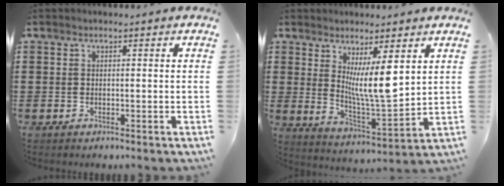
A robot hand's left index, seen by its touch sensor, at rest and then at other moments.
{"total": 9.2, "force": [4.3, 1.6, 7.9], "torque": [-0.143, -0.029, 0.073]}